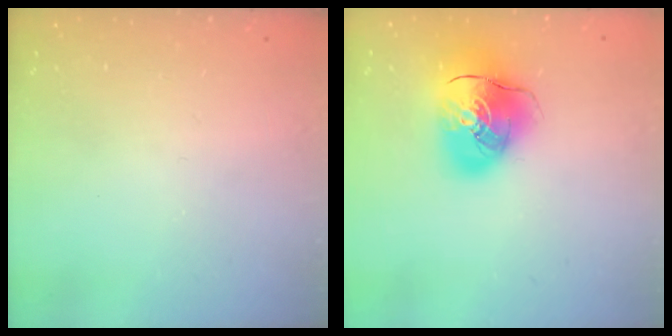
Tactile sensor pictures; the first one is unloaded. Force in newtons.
{"total": 14.9, "press": 14.7, "slide": 2.5}